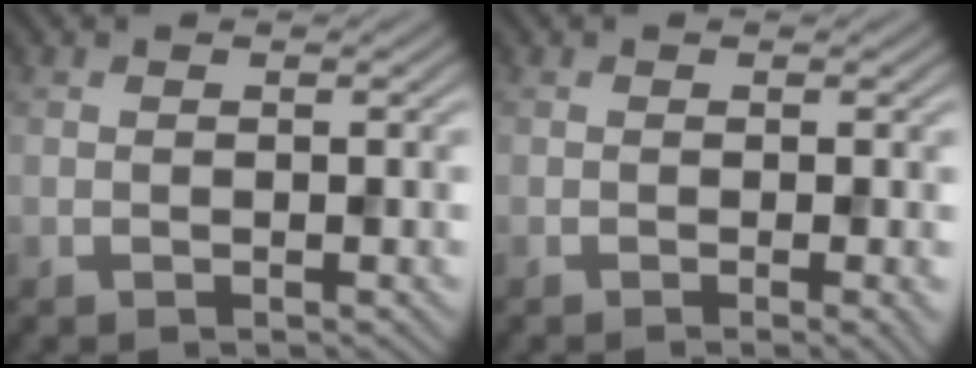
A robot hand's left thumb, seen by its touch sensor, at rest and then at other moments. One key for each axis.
{"total": 1.3, "fx": -0.3, "fy": 0.1, "fz": 1.3, "tx": -0.020, "ty": -0.002, "tz": -0.007}